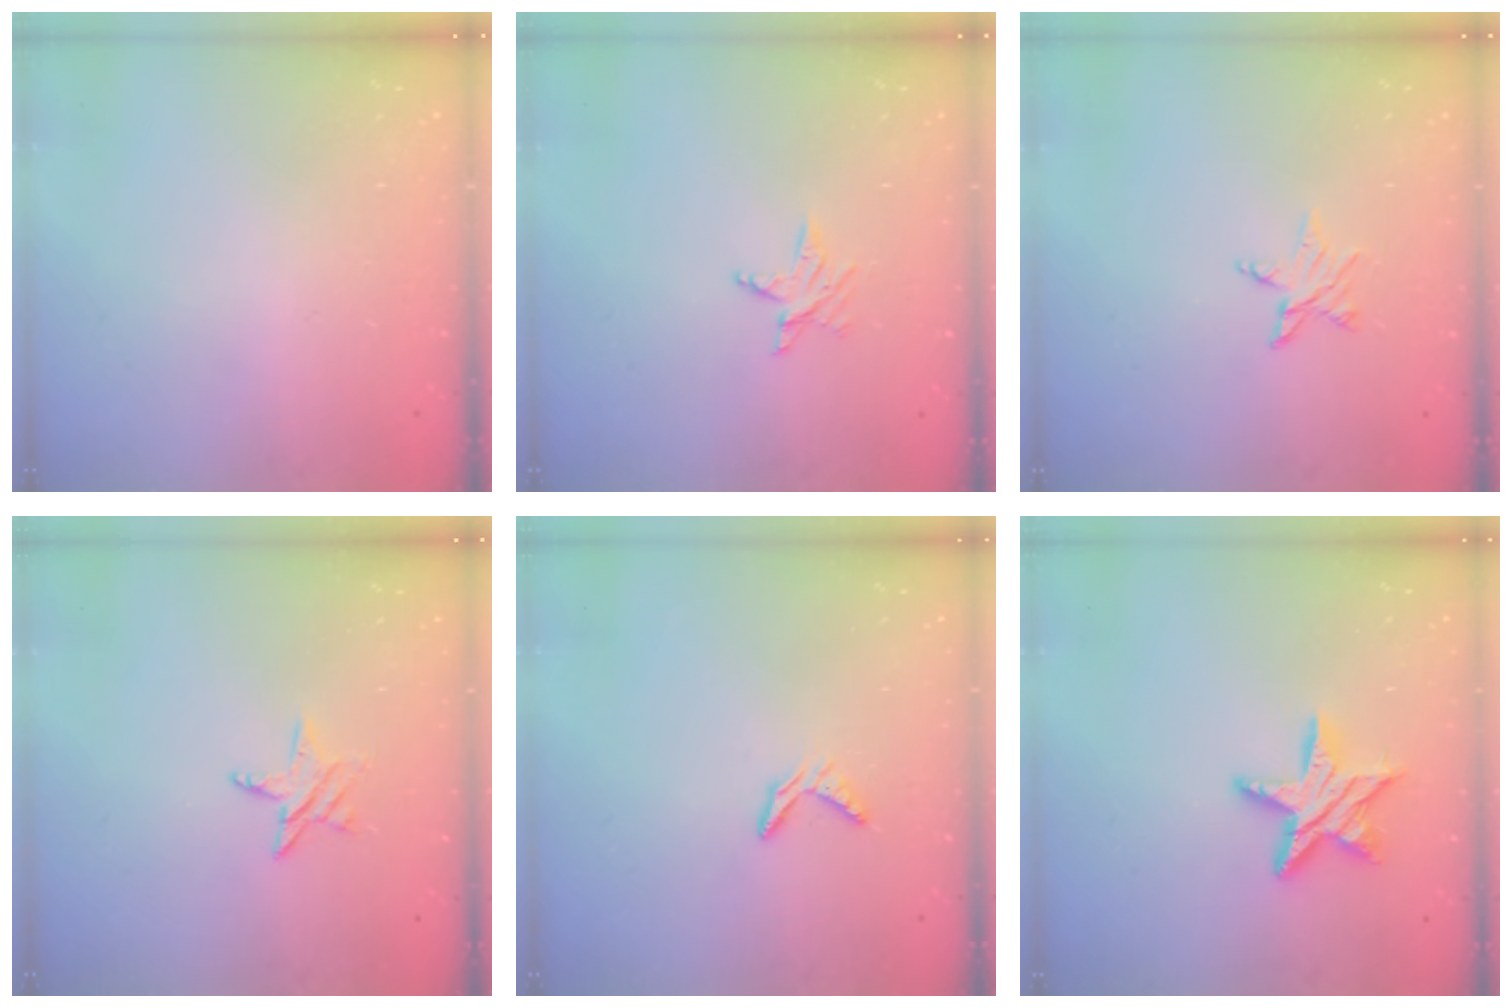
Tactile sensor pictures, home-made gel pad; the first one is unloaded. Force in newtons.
{"total": 3.6, "press": 3.6, "slide": 0.5}
{"total": 5.2, "press": 5.2, "slide": 0.6}
{"total": 6.2, "press": 6.2, "slide": 0.4}
{"total": 4.0, "press": 4.0, "slide": 0.3}
{"total": 11.3, "press": 11.3, "slide": 0.7}